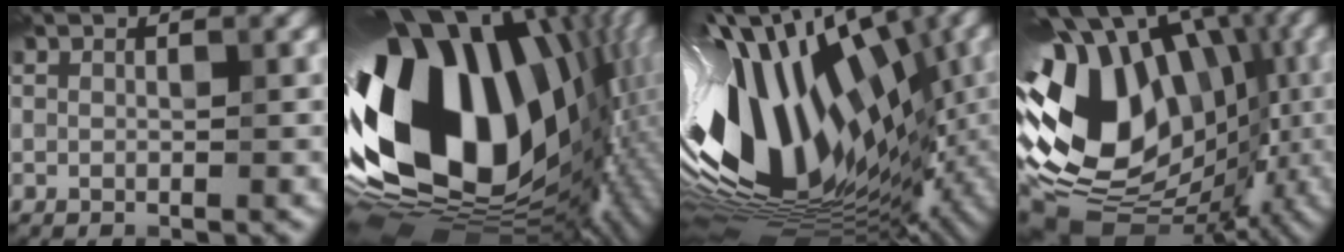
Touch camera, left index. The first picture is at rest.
{"total": 20.8, "force": [1.6, 13.4, 15.8], "torque": [-0.323, -0.043, 0.045]}
{"total": 18.0, "force": [-0.5, 9.7, 15.1], "torque": [-0.281, -0.014, -0.005]}
{"total": 16.5, "force": [-1.2, 12.0, 11.3], "torque": [-0.230, 0.005, -0.025]}